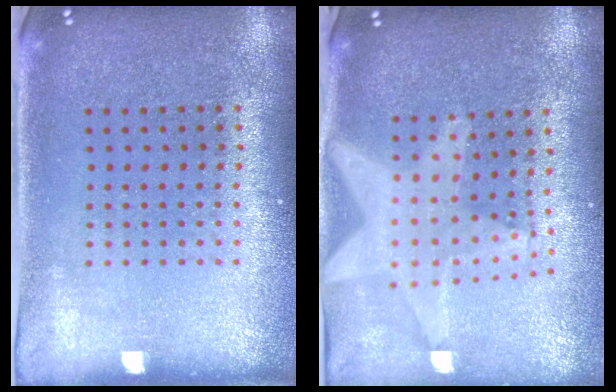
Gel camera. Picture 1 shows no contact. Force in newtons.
{"total": 2.1, "press": 1.8, "slide": 1.1}